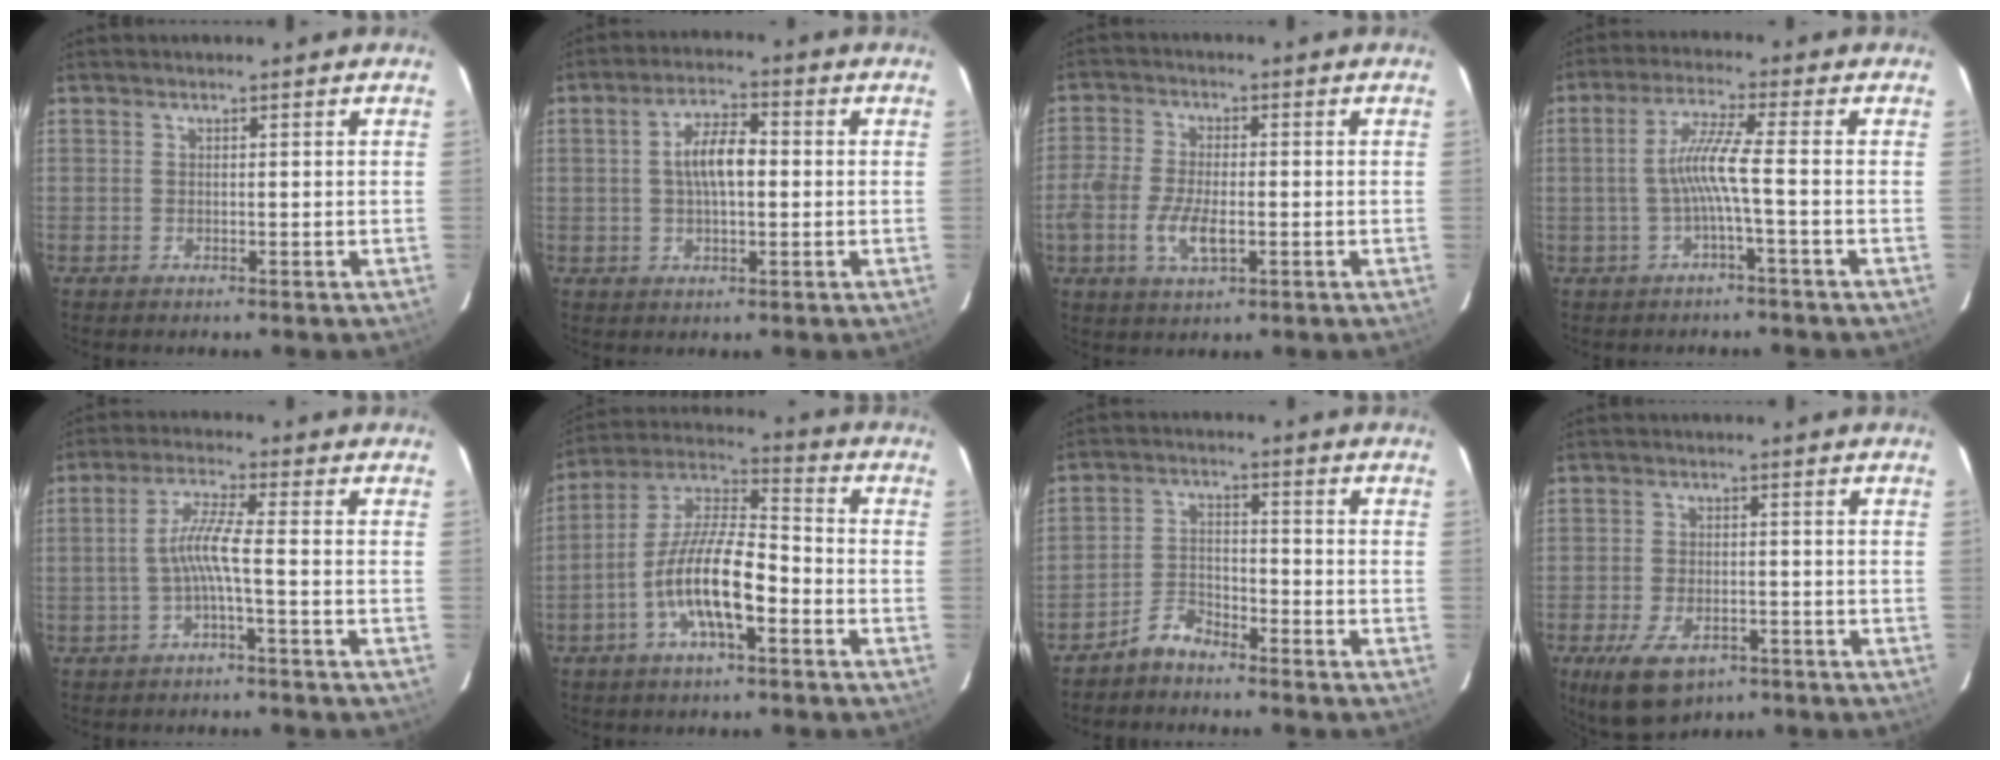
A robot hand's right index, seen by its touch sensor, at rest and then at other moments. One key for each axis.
{"total": 6.9, "fx": 0.4, "fy": 2.9, "fz": 6.2, "tx": -0.116, "ty": 0.015, "tz": 0.009}
{"total": 7.2, "fx": -2.4, "fy": 3.3, "fz": 5.9, "tx": -0.130, "ty": -0.003, "tz": -0.047}
{"total": 6.1, "fx": -1.6, "fy": -1.0, "fz": 5.8, "tx": -0.127, "ty": 0.004, "tz": -0.026}
{"total": 5.0, "fx": -1.7, "fy": -0.5, "fz": 4.6, "tx": -0.105, "ty": 0.008, "tz": -0.031}
{"total": 13.1, "fx": -5.3, "fy": 3.8, "fz": 11.3, "tx": -0.229, "ty": 0.002, "tz": -0.104}
{"total": 4.7, "fx": -4.2, "fy": 1.8, "fz": 1.2, "tx": -0.029, "ty": 0.017, "tz": -0.080}
{"total": 10.3, "fx": -6.1, "fy": 5.4, "fz": 6.2, "tx": -0.138, "ty": -0.019, "tz": -0.097}